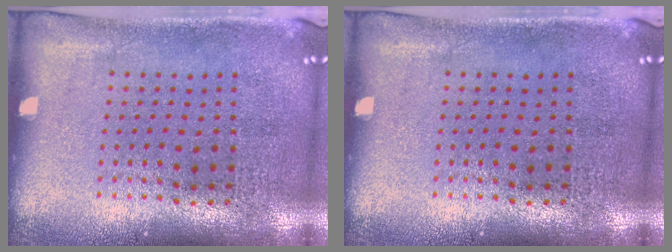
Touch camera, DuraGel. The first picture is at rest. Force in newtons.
{"total": 0.0}